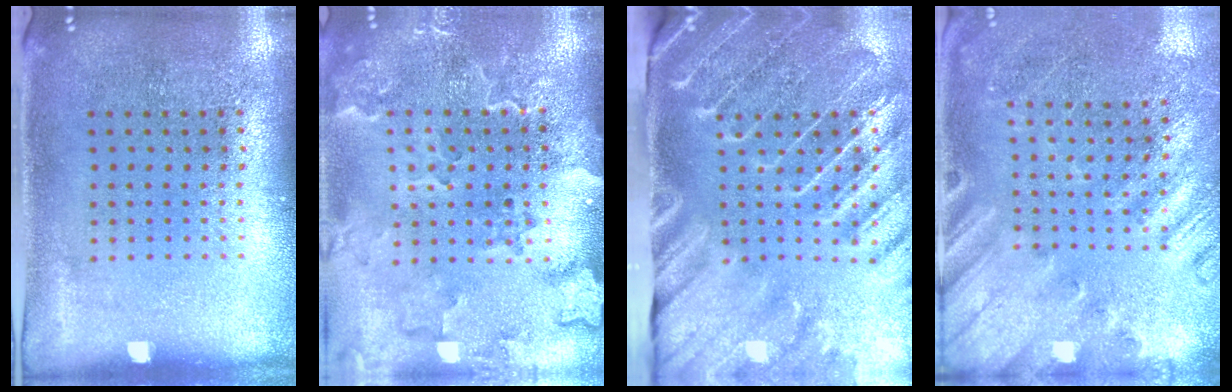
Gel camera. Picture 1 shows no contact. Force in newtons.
{"total": 2.7, "press": 2.4, "slide": 1.2}
{"total": 4.2, "press": 3.4, "slide": 2.4}
{"total": 2.2, "press": 2.1, "slide": 0.8}